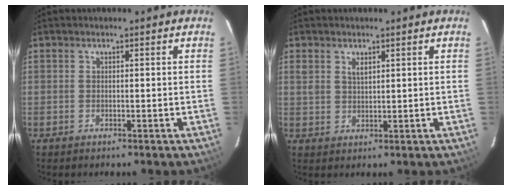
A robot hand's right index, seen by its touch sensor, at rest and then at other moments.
{"total": 2.5, "force": [1.4, 1.5, 1.4], "torque": [-0.023, 0.003, 0.026]}